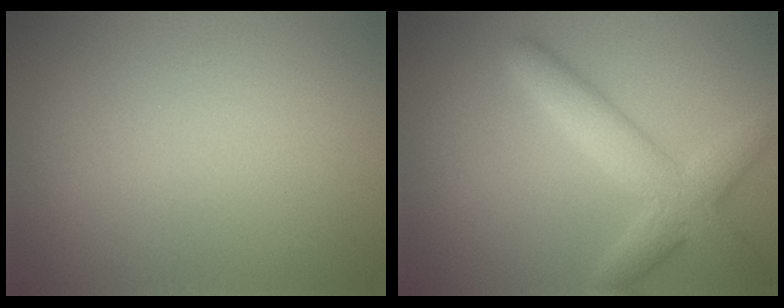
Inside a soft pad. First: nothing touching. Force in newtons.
{"total": 4.5, "press": 4.5, "slide": 0.3}